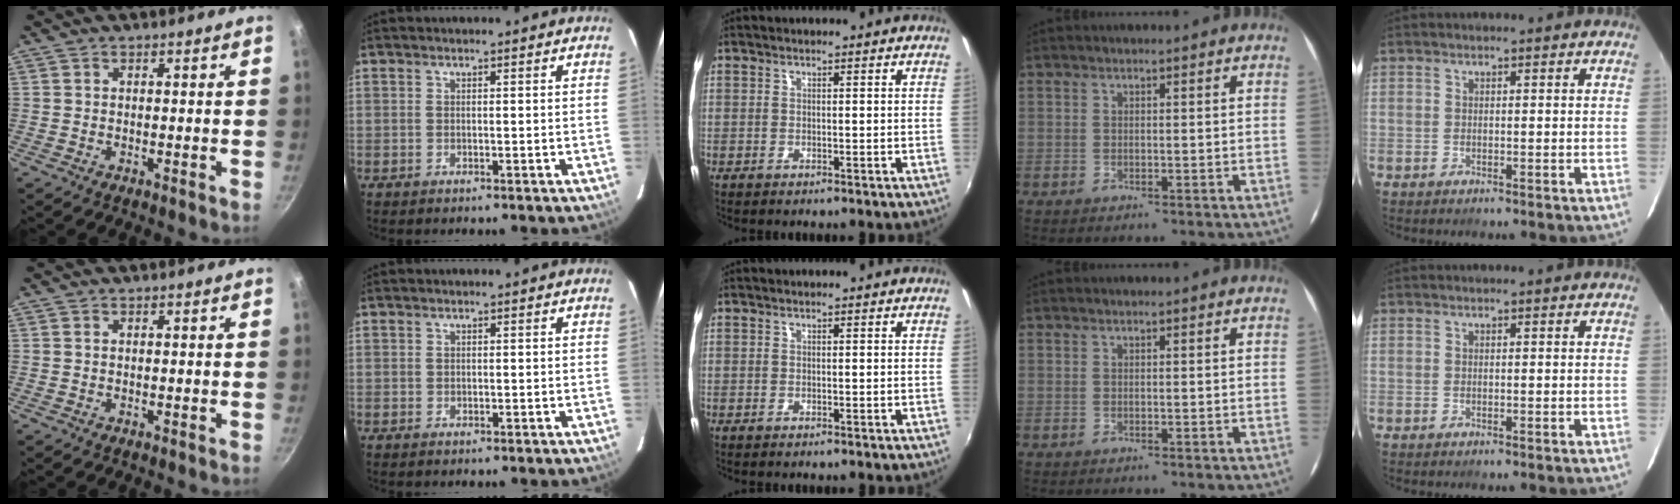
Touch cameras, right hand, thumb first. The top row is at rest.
{}